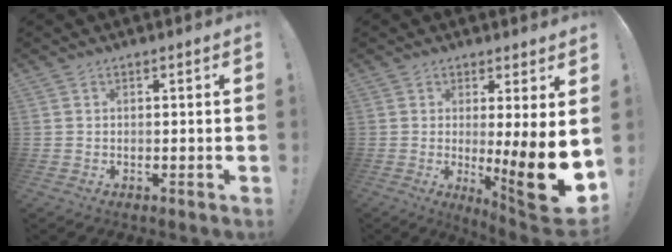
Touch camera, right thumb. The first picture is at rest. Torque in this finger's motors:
{"motor_torque": [0.44, 0.59, 0.85, 0.66, 0.18]}